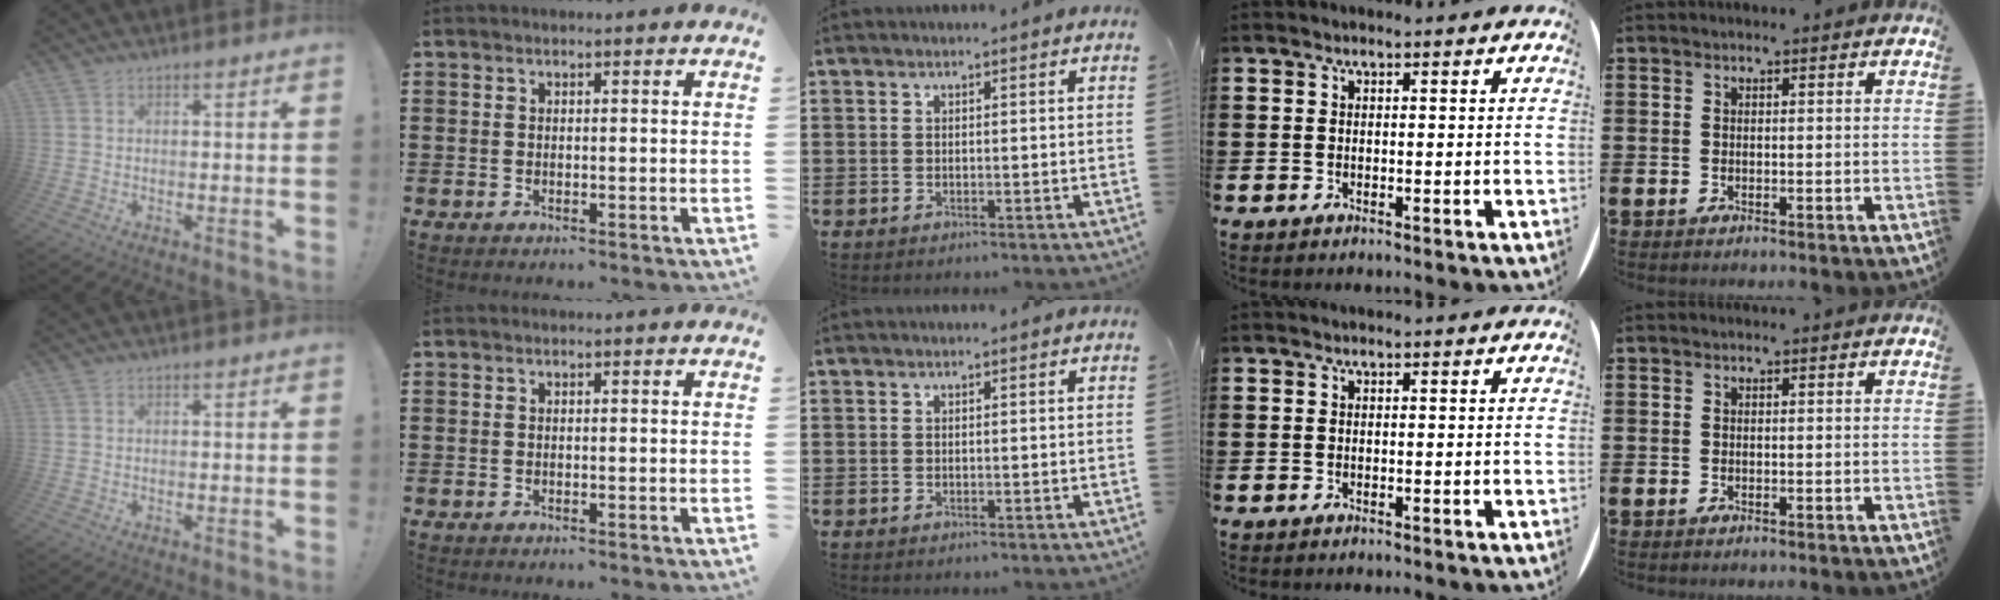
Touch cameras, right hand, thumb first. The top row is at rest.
{}